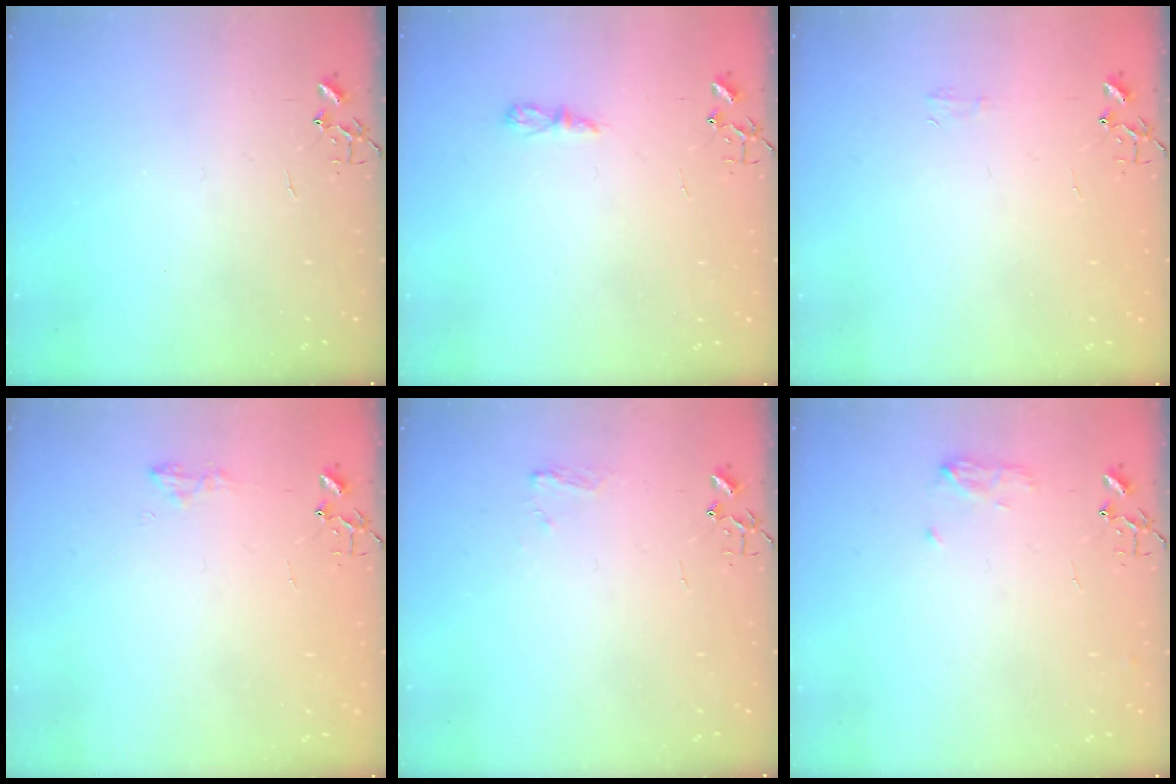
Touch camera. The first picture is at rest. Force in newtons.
{"total": 5.2, "press": 5.1, "slide": 0.8}
{"total": 4.6, "press": 4.5, "slide": 0.5}
{"total": 7.4, "press": 7.3, "slide": 0.6}
{"total": 5.9, "press": 5.9, "slide": 0.7}
{"total": 6.5, "press": 6.5, "slide": 0.5}